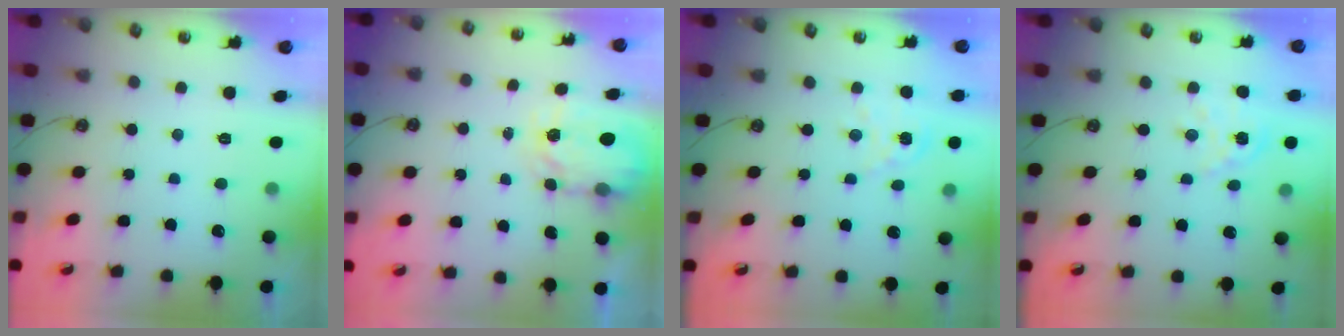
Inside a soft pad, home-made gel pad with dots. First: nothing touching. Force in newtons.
{"total": 4.1, "press": 4.0, "slide": 0.5}
{"total": 2.8, "press": 2.7, "slide": 0.3}
{"total": 3.7, "press": 3.7, "slide": 0.2}